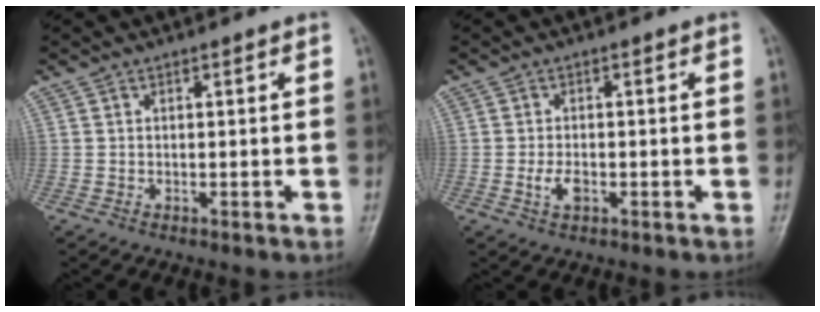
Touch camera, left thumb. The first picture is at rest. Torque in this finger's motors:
{"motor_torque": [0.05, 0.17, 0.34, 0.05, 0.05]}